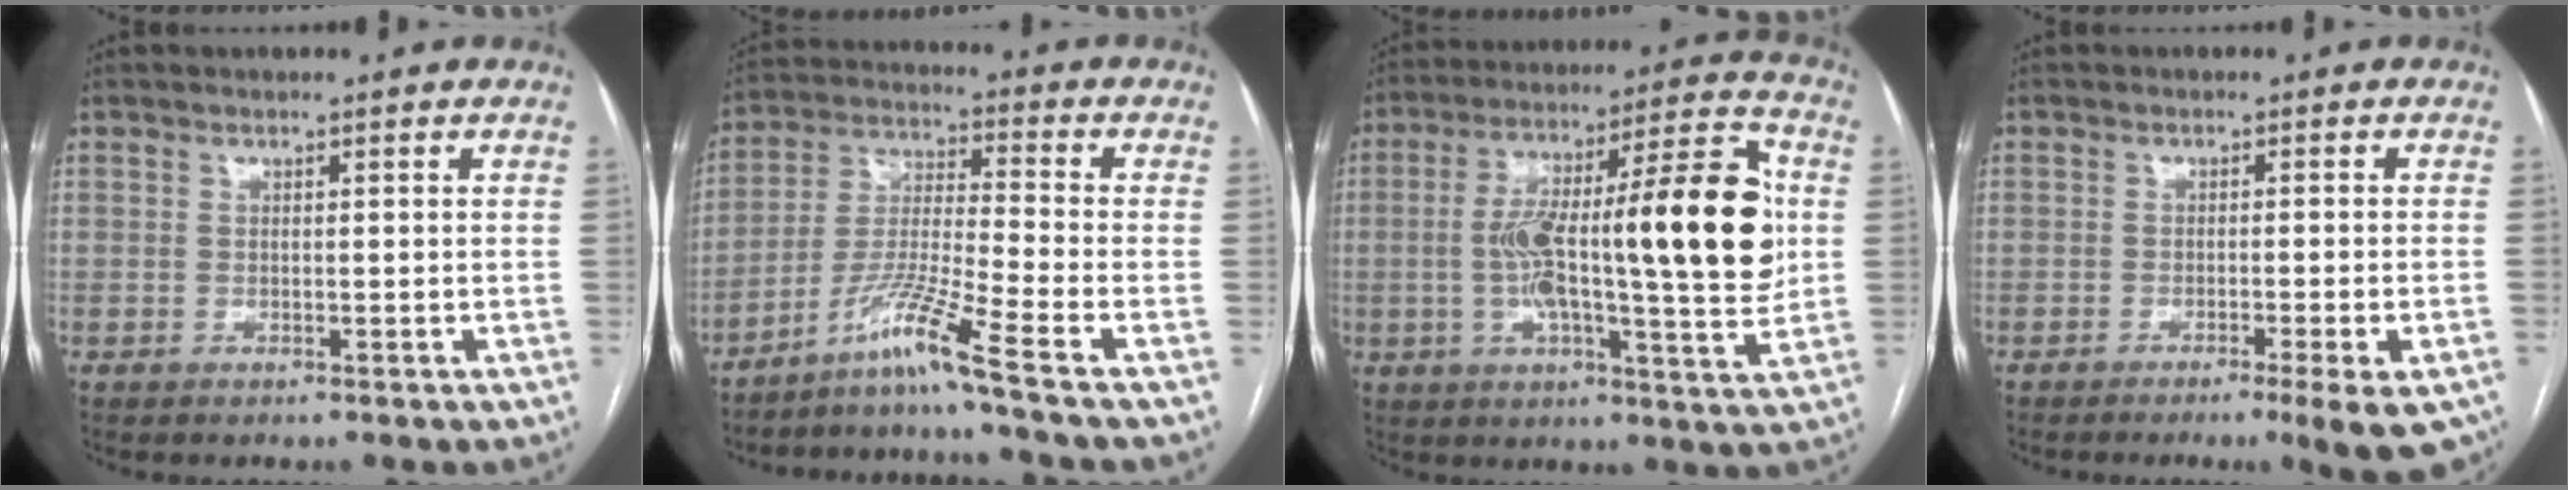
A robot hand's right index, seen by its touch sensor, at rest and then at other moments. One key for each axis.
{"total": 9.6, "fx": -6.9, "fy": -2.5, "fz": 6.3, "tx": -0.132, "ty": -0.020, "tz": -0.132}
{"total": 23.4, "fx": 1.0, "fy": 3.9, "fz": 23.0, "tx": -0.335, "ty": 0.036, "tz": 0.009}
{"total": 7.0, "fx": -4.3, "fy": 0.3, "fz": 5.5, "tx": -0.054, "ty": -0.011, "tz": -0.058}